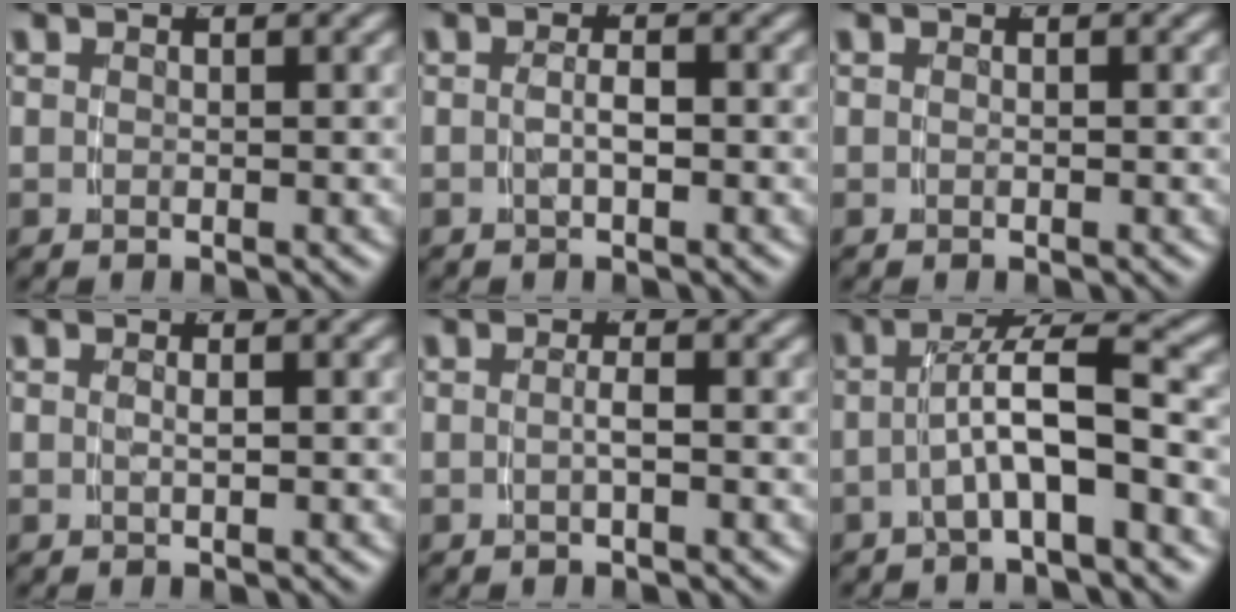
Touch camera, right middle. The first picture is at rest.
{"total": 1.4, "force": [-0.7, -0.2, 1.2], "torque": [-0.020, -0.001, -0.008]}
{"total": 0.0}
{"total": 0.9, "force": [-0.3, -0.6, 0.5], "torque": [-0.010, -0.003, 0.000]}
{"total": 1.2, "force": [-0.7, -0.4, 0.9], "torque": [-0.018, -0.001, -0.011]}
{"total": 4.6, "force": [-1.8, 0.9, 4.1], "torque": [-0.072, 0.004, -0.028]}